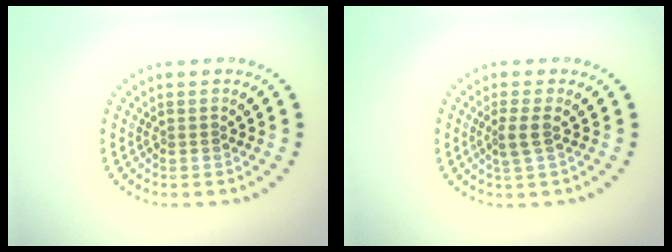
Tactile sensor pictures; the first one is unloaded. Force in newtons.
{"total": 1.7, "press": 1.3, "slide": 1.0}